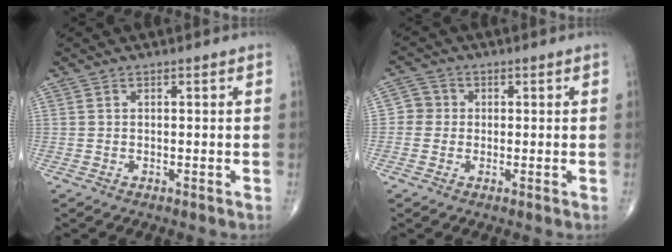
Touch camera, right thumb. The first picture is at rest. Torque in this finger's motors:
{"motor_torque": [-0.31, 0.10, -0.18, -0.09, 0.00]}